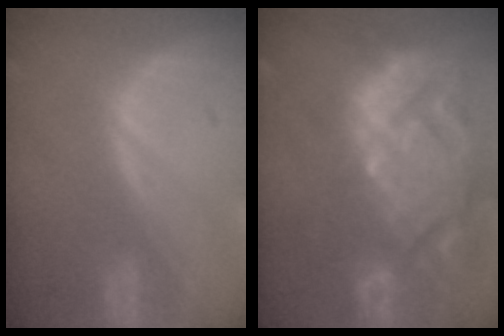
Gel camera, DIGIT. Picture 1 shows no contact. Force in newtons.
{"total": 14.6, "press": 12.5, "slide": 7.5}